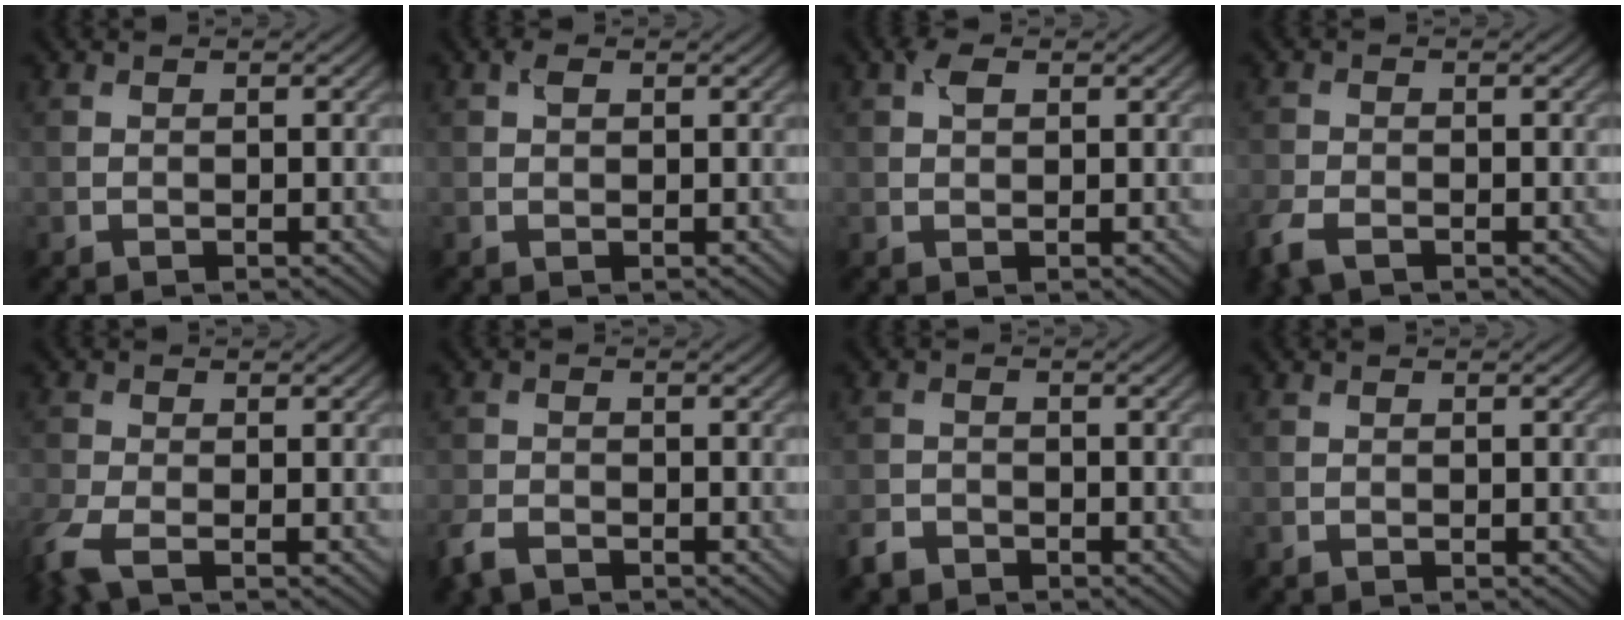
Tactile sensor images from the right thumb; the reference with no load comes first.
{"total": 1.0, "force": [0.5, 0.6, 0.7], "torque": [-0.014, 0.002, 0.008]}
{"total": 1.8, "force": [0.8, 1.0, 1.2], "torque": [-0.025, 0.006, 0.011]}
{"total": 4.2, "force": [-2.8, 2.0, 2.5], "torque": [-0.068, -0.016, -0.064]}
{"total": 4.6, "force": [-2.6, 1.7, 3.3], "torque": [-0.093, -0.014, -0.063]}
{"total": 3.4, "force": [-2.6, 1.5, 1.7], "torque": [-0.043, -0.012, -0.061]}
{"total": 2.2, "force": [-1.8, 1.1, 0.5], "torque": [-0.012, -0.003, -0.044]}
{"total": 0.0}